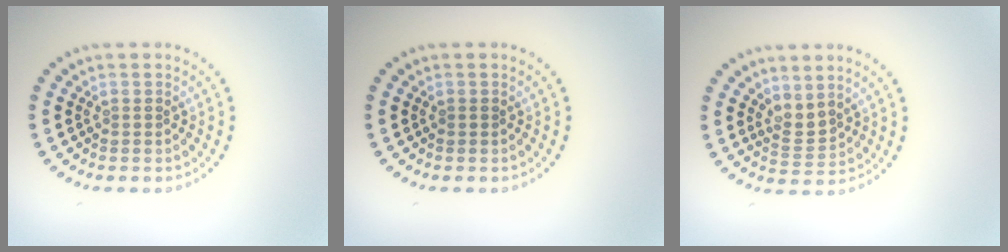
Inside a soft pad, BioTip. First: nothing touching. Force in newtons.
{"total": 0.5, "press": 0.5, "slide": 0.1}
{"total": 2.0, "press": 1.4, "slide": 1.4}